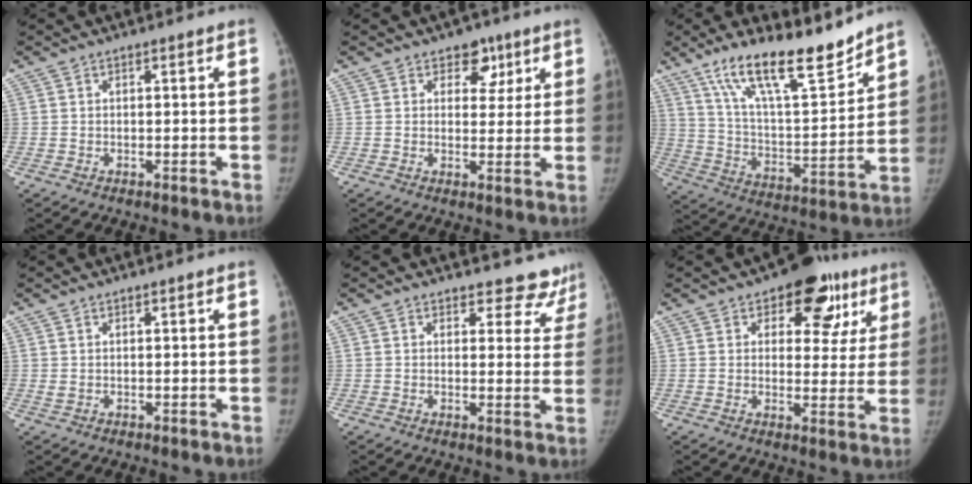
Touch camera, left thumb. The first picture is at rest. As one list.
[{"total": 5.4, "force": [3.0, 3.8, 2.2], "torque": [0.007, -0.011, 0.039]}, {"total": 19.3, "force": [14.5, 4.9, 11.7], "torque": [-0.165, -0.084, 0.255]}, {"total": 0.9, "force": [0.5, 0.5, 0.6], "torque": [-0.011, 0.001, 0.012]}, {"total": 9.1, "force": [8.4, 3.7, 0.2], "torque": [0.054, -0.051, 0.069]}, {"total": 13.4, "force": [7.1, 7.9, 8.1], "torque": [-0.033, -0.020, 0.088]}]